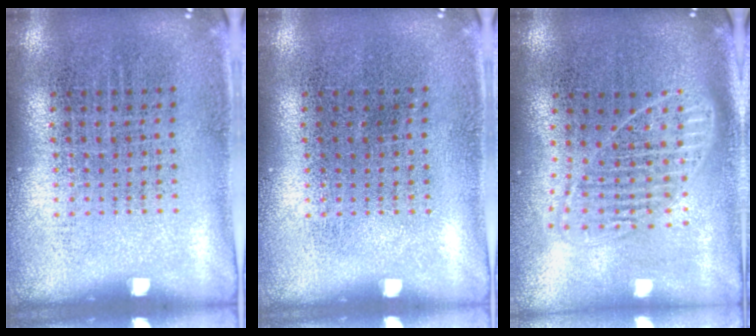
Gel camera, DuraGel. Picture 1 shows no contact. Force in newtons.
{"total": 0.0}
{"total": 1.7, "press": 1.4, "slide": 1.0}